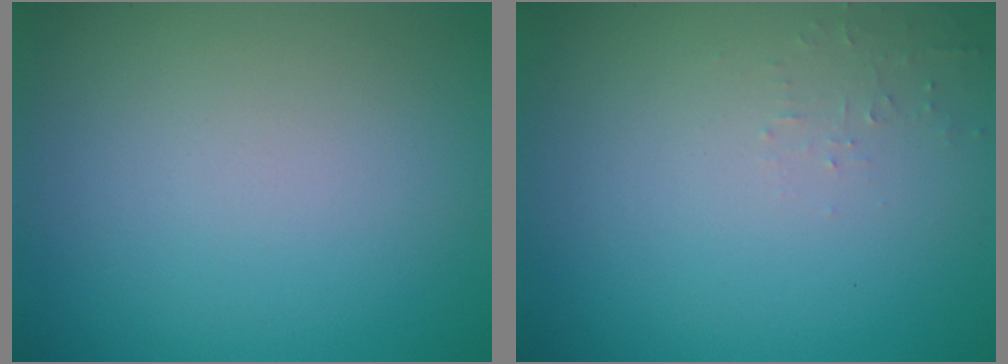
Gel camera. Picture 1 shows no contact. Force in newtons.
{"total": 0.8, "press": 0.7, "slide": 0.1}